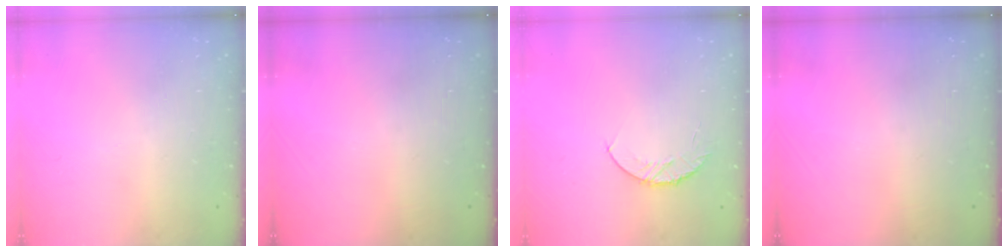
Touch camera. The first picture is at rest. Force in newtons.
{"total": 0.0}
{"total": 6.0, "press": 6.0, "slide": 0.6}
{"total": 0.0}